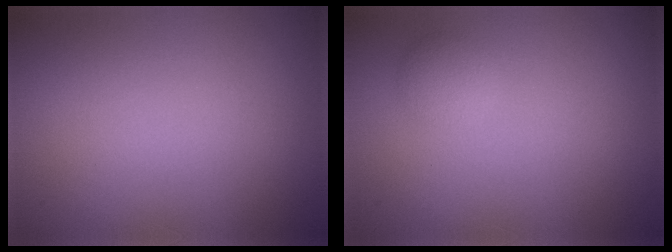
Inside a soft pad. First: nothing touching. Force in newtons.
{"total": 1.3, "press": 1.3, "slide": 0.1}